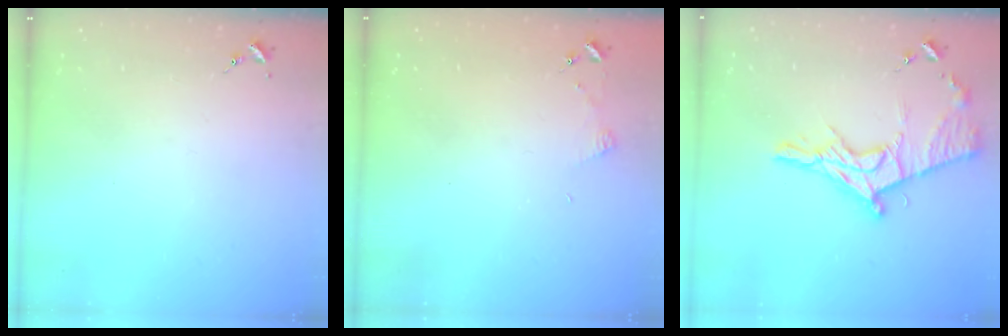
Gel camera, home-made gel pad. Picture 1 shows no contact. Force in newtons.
{"total": 3.6, "press": 3.6, "slide": 0.4}
{"total": 16.9, "press": 16.8, "slide": 1.4}